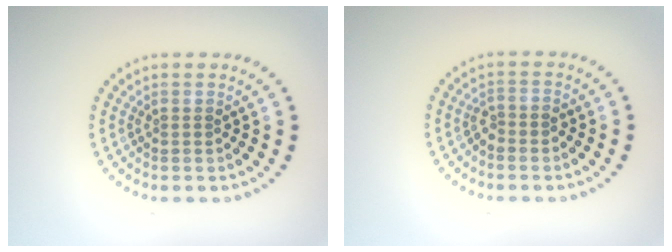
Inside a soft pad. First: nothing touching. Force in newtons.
{"total": 1.3, "press": 1.1, "slide": 0.7}